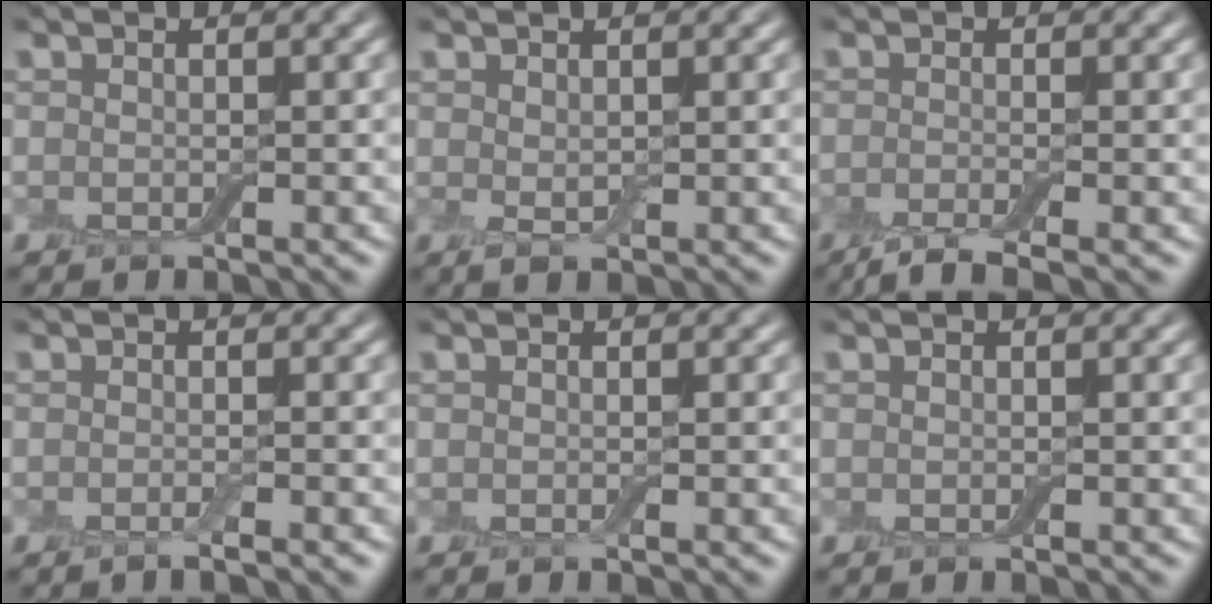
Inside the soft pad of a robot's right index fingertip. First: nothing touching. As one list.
[{"total": 1.2, "force": [0.4, 0.5, 1.1], "torque": [-0.023, 0.000, 0.011]}, {"total": 3.2, "force": [-2.2, 0.6, 2.2], "torque": [-0.039, -0.005, -0.048]}, {"total": 1.4, "force": [-0.6, 0.2, 1.2], "torque": [-0.012, -0.003, -0.015]}, {"total": 0.0}, {"total": 0.0}]